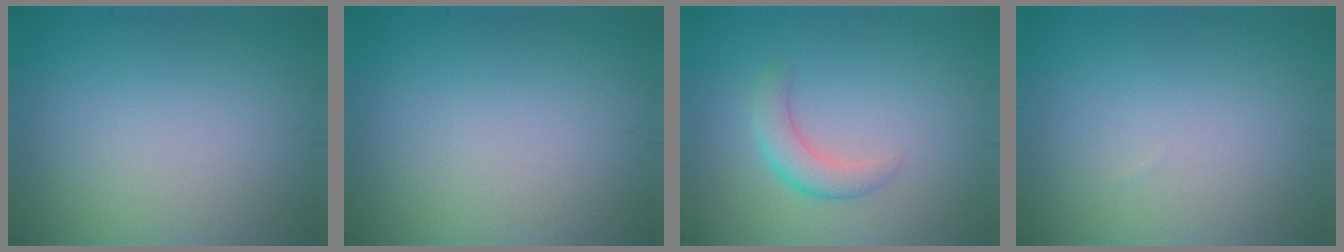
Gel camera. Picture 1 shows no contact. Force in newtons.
{"total": 0.0}
{"total": 2.6, "press": 2.6, "slide": 0.1}
{"total": 0.0}